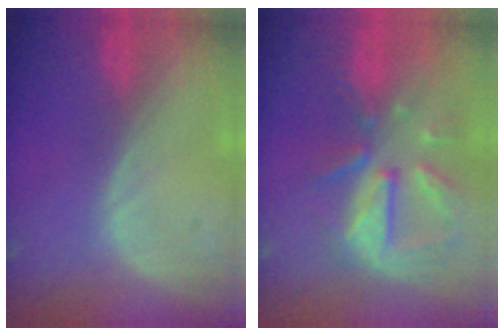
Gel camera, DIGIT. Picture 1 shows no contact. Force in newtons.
{"total": 10.7, "press": 9.5, "slide": 5.0}